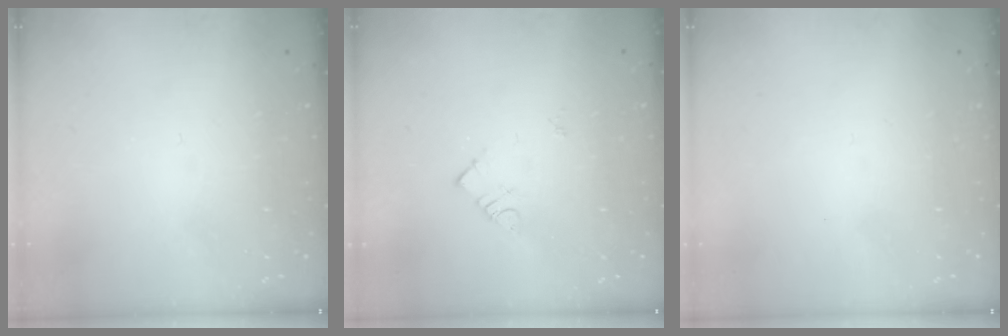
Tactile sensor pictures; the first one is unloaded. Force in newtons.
{"total": 4.1, "press": 4.0, "slide": 0.7}
{"total": 1.7, "press": 1.6, "slide": 0.1}